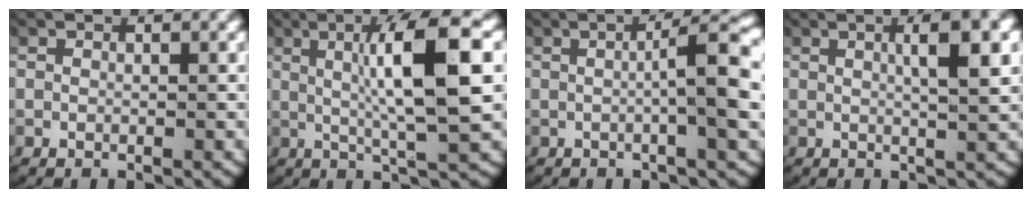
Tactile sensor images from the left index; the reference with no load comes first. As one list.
[{"total": 7.3, "force": [1.7, 0.8, 7.0], "torque": [-0.123, 0.005, 0.028]}, {"total": 4.8, "force": [0.3, 0.8, 4.8], "torque": [-0.068, 0.009, 0.004]}, {"total": 3.9, "force": [1.4, 0.5, 3.6], "torque": [-0.058, 0.006, 0.024]}]